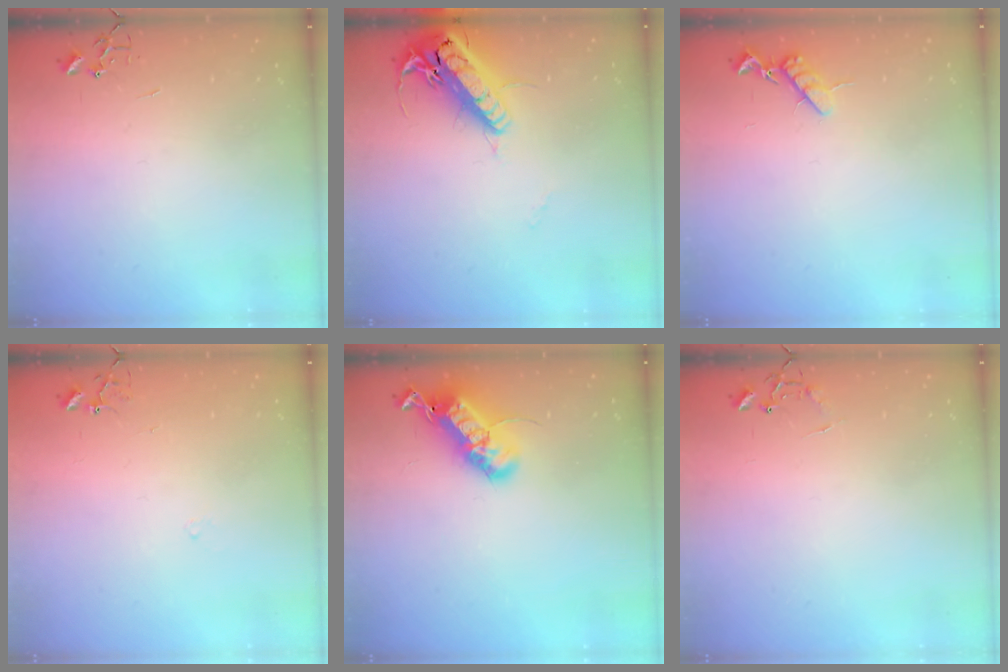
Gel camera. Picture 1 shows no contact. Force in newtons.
{"total": 19.2, "press": 18.9, "slide": 3.3}
{"total": 9.1, "press": 9.1, "slide": 0.6}
{"total": 6.8, "press": 6.8, "slide": 0.5}
{"total": 21.0, "press": 21.0, "slide": 0.4}
{"total": 6.4, "press": 6.4, "slide": 0.4}